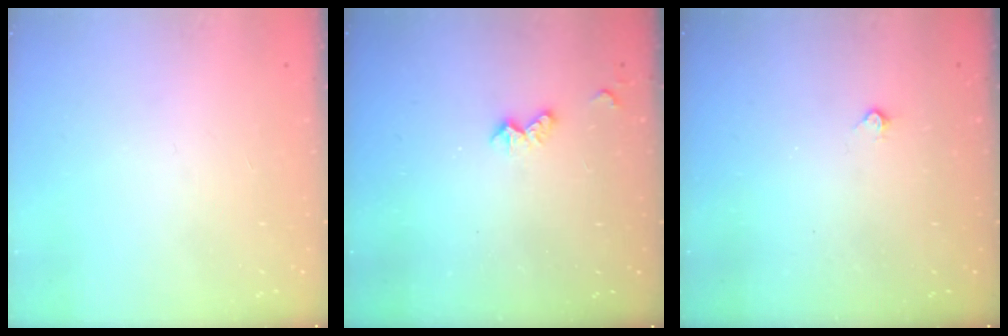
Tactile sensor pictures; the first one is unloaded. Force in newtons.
{"total": 4.7, "press": 4.6, "slide": 0.7}
{"total": 2.2, "press": 2.2, "slide": 0.4}